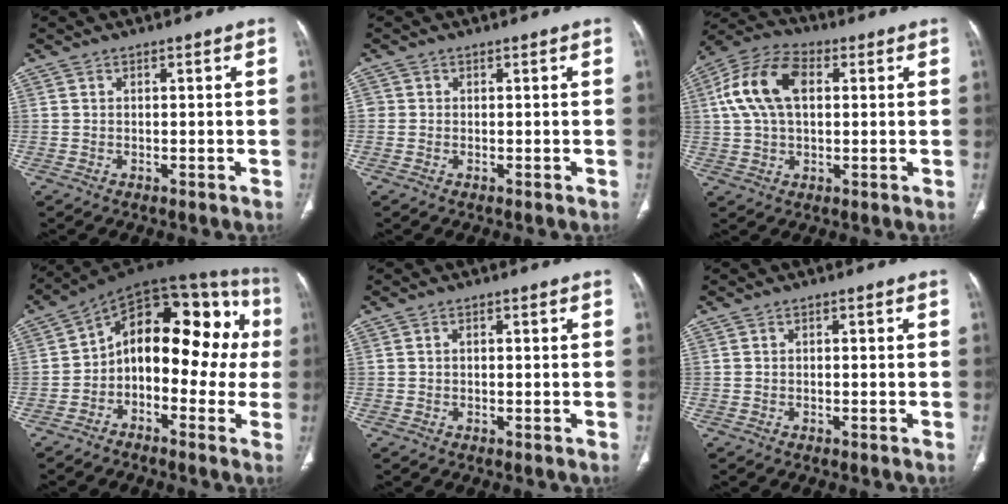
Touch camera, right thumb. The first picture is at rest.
{"total": 0.8, "force": [0.0, 0.8, 0.1], "torque": [0.005, 0.004, -0.001]}
{"total": 13.3, "force": [2.9, 8.0, 10.3], "torque": [-0.205, 0.026, 0.049]}
{"total": 20.5, "force": [-0.3, 11.6, 16.9], "torque": [-0.184, 0.057, -0.019]}
{"total": 0.7, "force": [0.1, 0.5, 0.5], "torque": [-0.008, 0.003, 0.001]}
{"total": 0.8, "force": [0.1, 0.4, 0.7], "torque": [-0.010, 0.003, 0.001]}